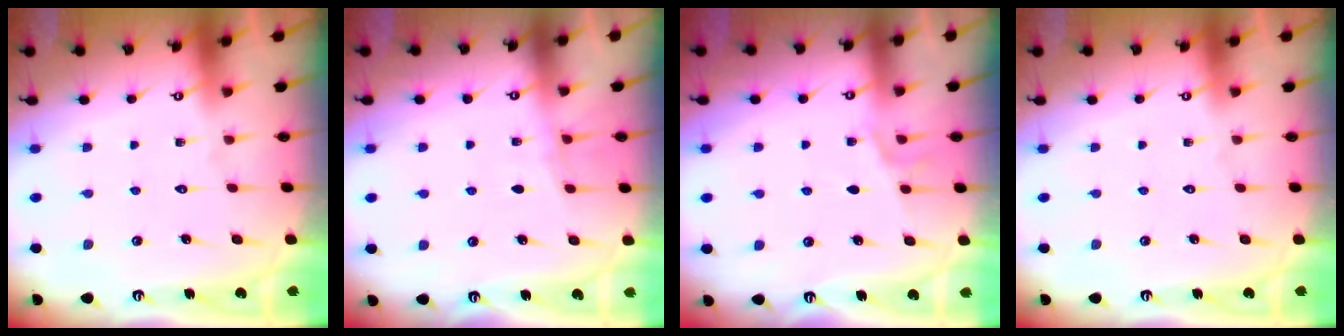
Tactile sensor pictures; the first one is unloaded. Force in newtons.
{"total": 4.2, "press": 4.2, "slide": 0.6}
{"total": 4.1, "press": 3.8, "slide": 1.5}
{"total": 0.0}